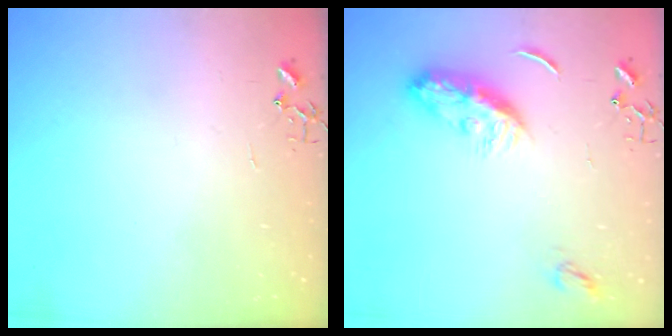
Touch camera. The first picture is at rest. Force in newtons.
{"total": 10.6, "press": 10.5, "slide": 0.7}